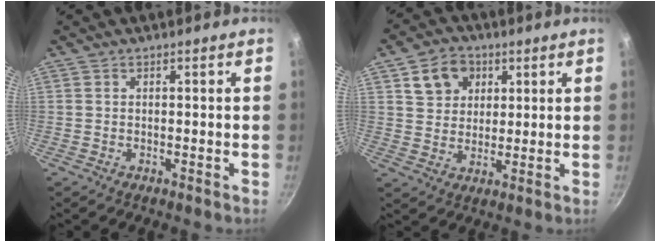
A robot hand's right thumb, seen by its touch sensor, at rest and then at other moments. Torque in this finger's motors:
{"motor_torque": [-0.12, 0.17, 0.25, 0.66, 0.02]}